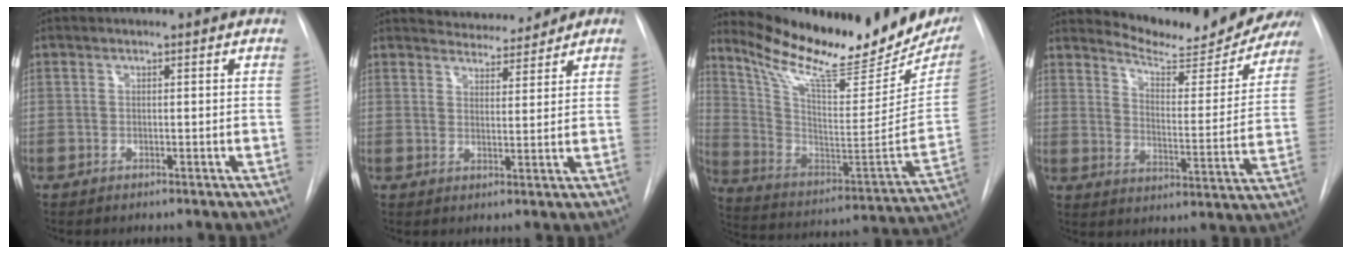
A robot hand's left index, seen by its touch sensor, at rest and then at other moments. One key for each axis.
{"total": 6.4, "fx": 6.0, "fy": 1.9, "fz": 1.1, "tx": -0.015, "ty": 0.000, "tz": 0.082}
{"total": 25.9, "fx": 21.3, "fy": 6.1, "fz": 13.4, "tx": -0.220, "ty": -0.047, "tz": 0.312}
{"total": 15.7, "fx": 15.2, "fy": 1.5, "fz": 3.7, "tx": -0.055, "ty": -0.071, "tz": 0.193}